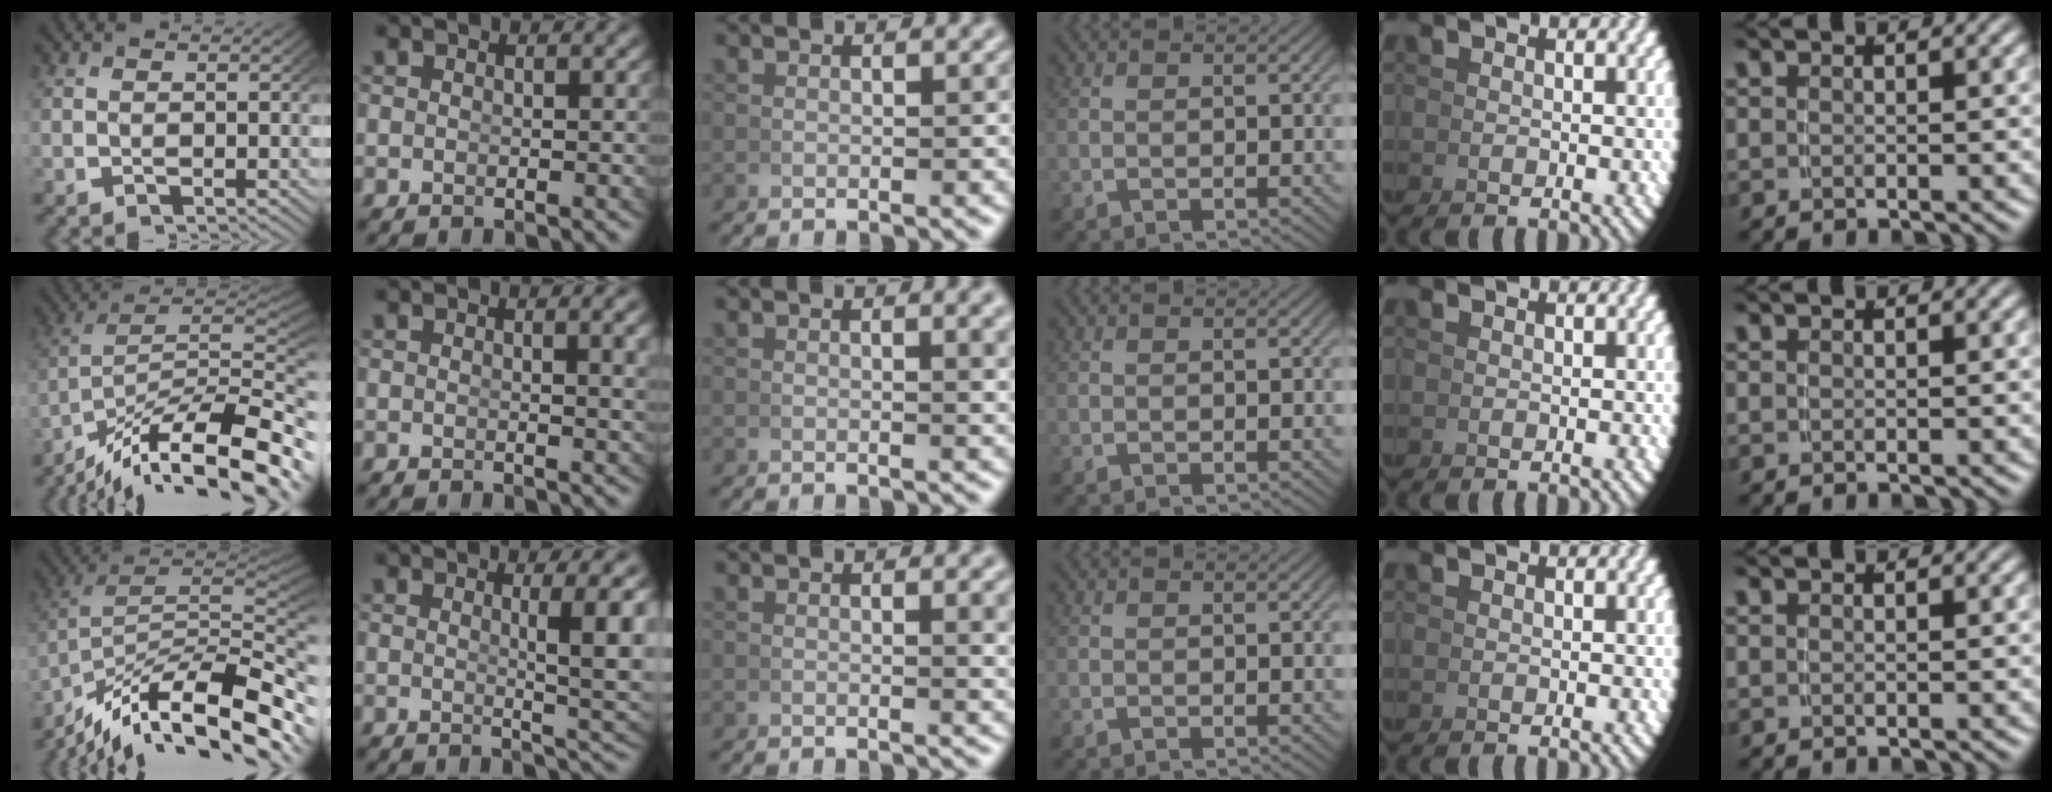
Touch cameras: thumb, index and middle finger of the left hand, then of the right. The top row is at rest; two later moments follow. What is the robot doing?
{"motion": "lift_and_place", "object": "cup"}